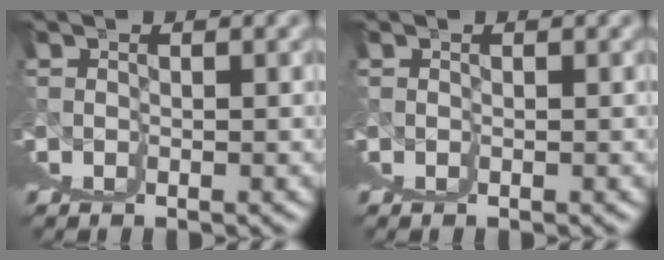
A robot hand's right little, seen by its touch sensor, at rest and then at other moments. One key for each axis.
{"total": 0.0}